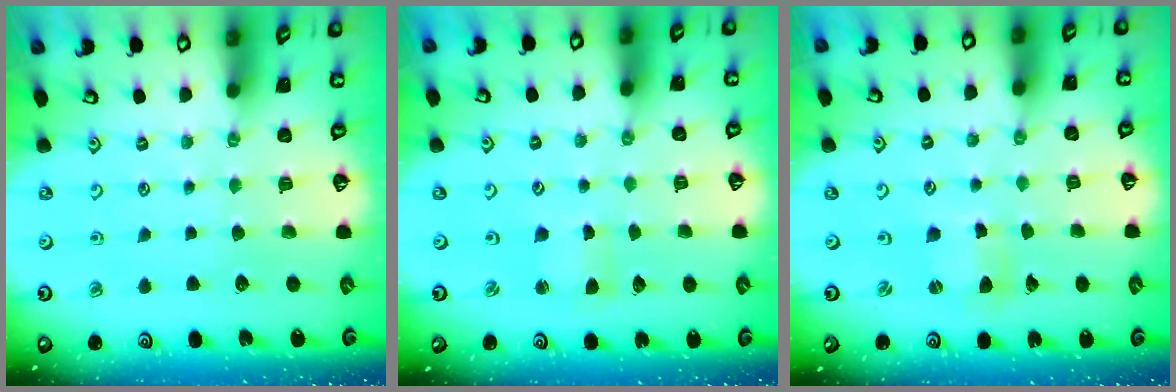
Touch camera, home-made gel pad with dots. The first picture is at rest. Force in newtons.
{"total": 1.4, "press": 1.3, "slide": 0.3}
{"total": 3.4, "press": 3.3, "slide": 0.4}